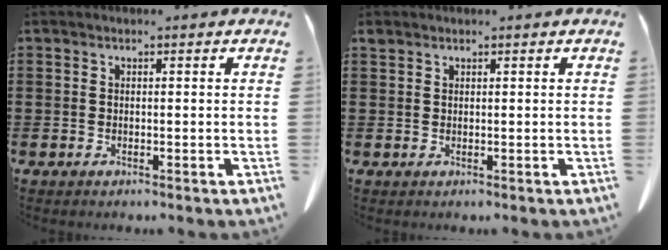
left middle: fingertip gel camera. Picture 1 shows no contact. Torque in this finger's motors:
{"motor_torque": [0.04, -0.01, 0.01, 0.01]}